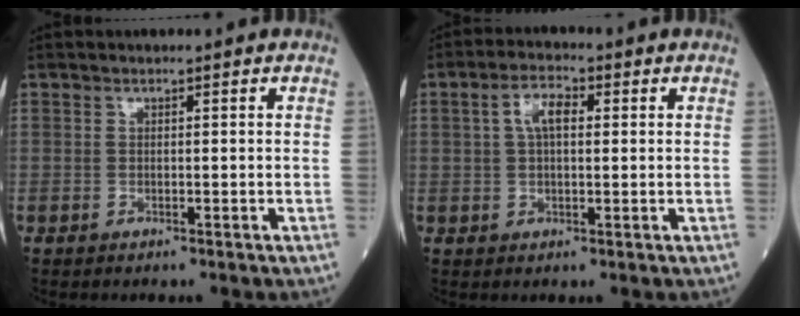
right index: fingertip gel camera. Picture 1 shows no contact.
{"total": 4.8, "force": [1.2, 2.1, 4.2], "torque": [-0.081, 0.016, 0.021]}